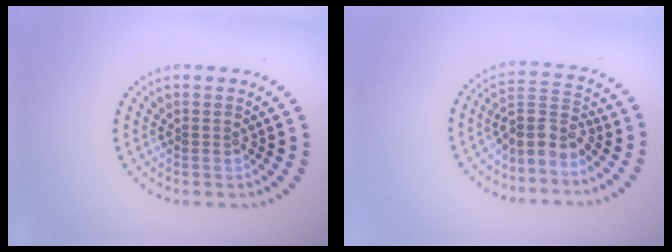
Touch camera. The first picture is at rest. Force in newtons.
{"total": 3.2, "press": 2.6, "slide": 1.9}